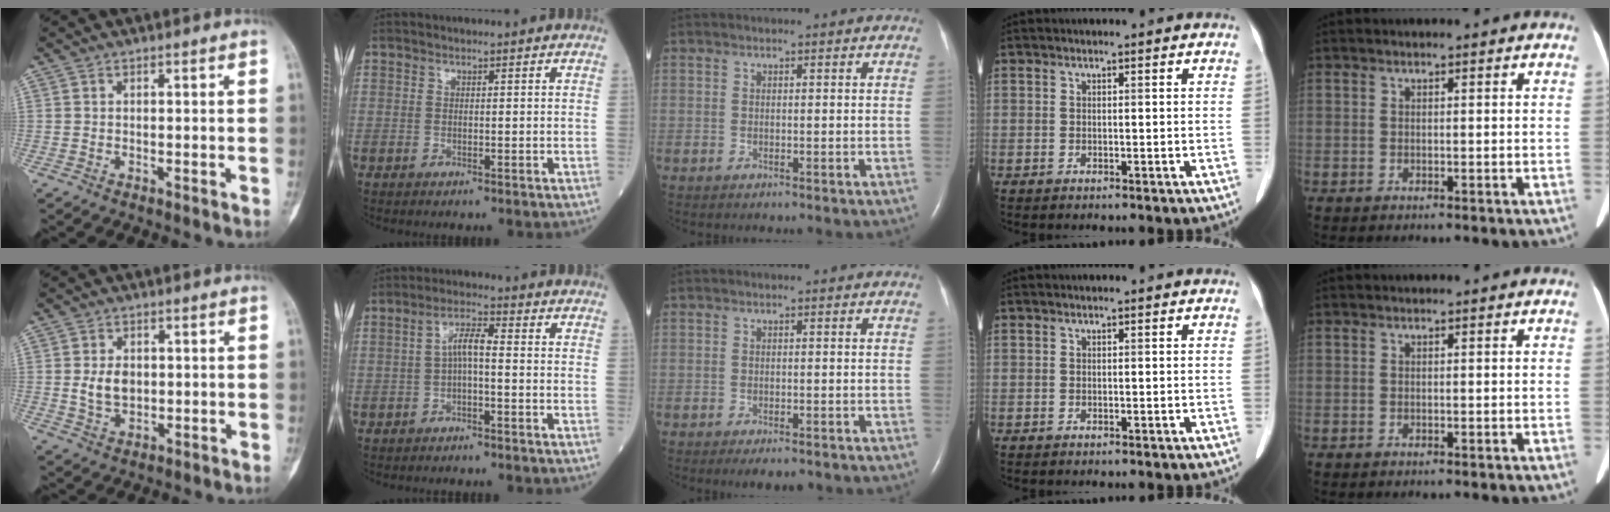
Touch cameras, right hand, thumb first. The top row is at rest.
{"thumb": {"total": 5.3, "force": [0.2, 3.8, 3.8], "torque": [-0.059, -0.004, 0.010]}, "index": {"total": 4.0, "force": [-0.5, 0.9, 3.9], "torque": [-0.070, 0.014, -0.010]}, "middle": {"total": 3.2, "force": [-2.4, 1.0, 1.9], "torque": [-0.023, -0.006, -0.030]}}